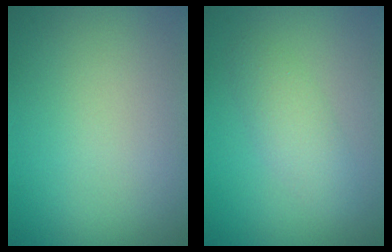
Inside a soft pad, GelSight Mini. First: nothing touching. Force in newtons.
{"total": 2.4, "press": 2.4, "slide": 0.0}